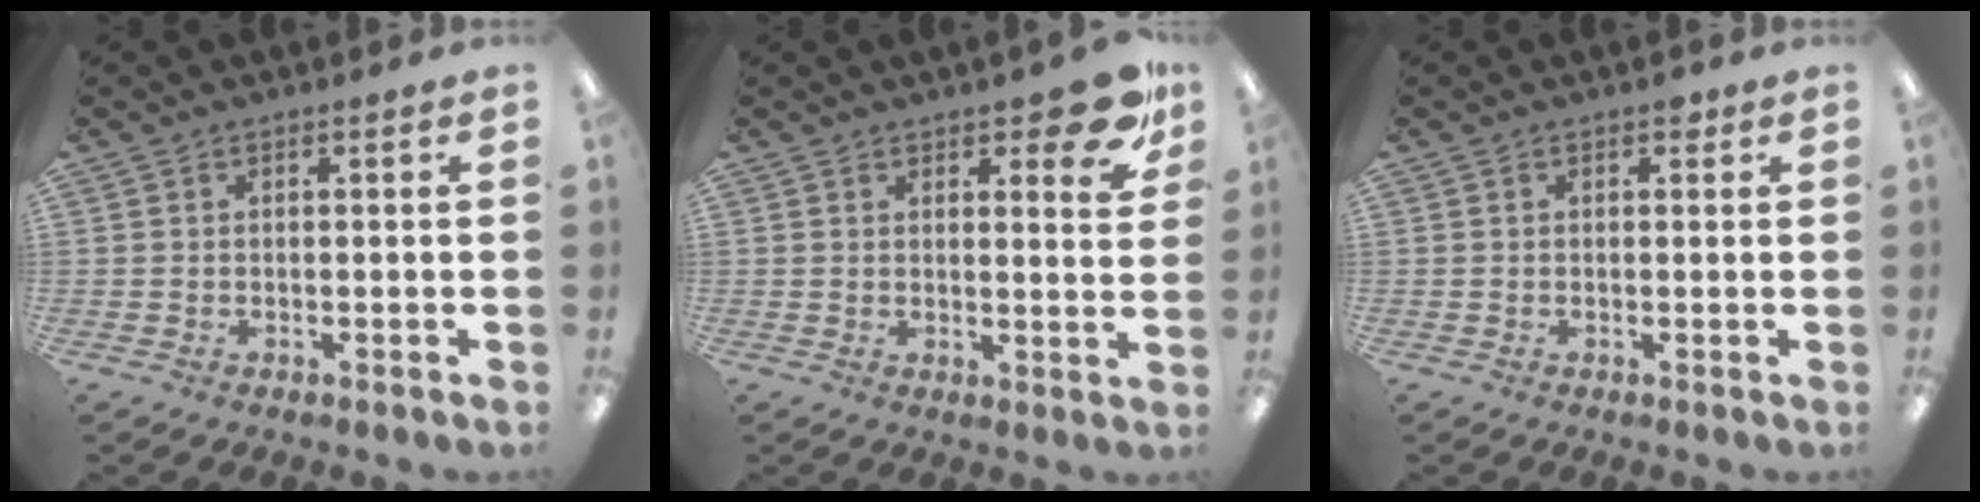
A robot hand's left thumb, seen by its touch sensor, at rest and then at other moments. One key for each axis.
{"total": 9.9, "fx": 7.1, "fy": 3.2, "fz": 6.2, "tx": -0.064, "ty": -0.044, "tz": 0.116}
{"total": 1.5, "fx": 0.8, "fy": 0.9, "fz": 0.9, "tx": -0.011, "ty": 0.000, "tz": 0.012}